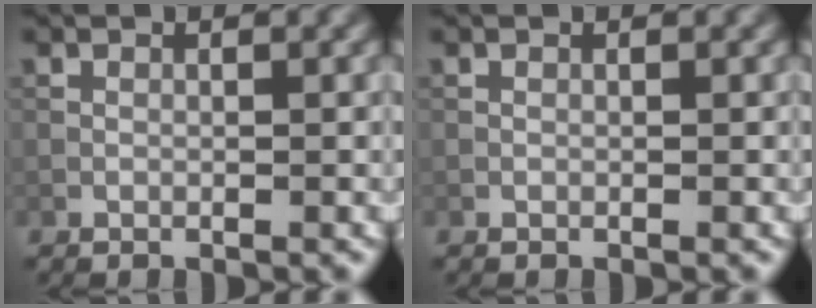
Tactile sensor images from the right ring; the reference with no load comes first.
{"total": 0.0}